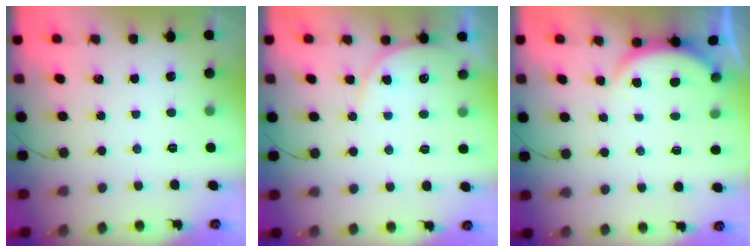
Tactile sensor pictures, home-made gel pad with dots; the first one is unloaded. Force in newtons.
{"total": 6.3, "press": 6.3, "slide": 0.4}
{"total": 2.9, "press": 2.8, "slide": 0.6}